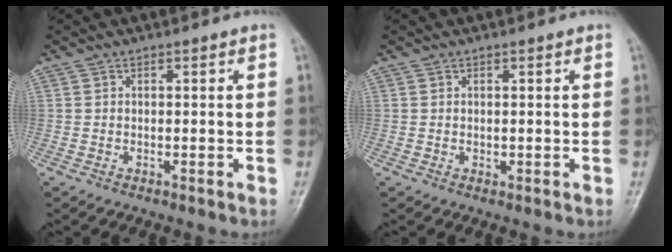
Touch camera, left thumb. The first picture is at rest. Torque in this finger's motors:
{"motor_torque": [-0.02, -0.02, 0.04, -0.01, 0.00]}